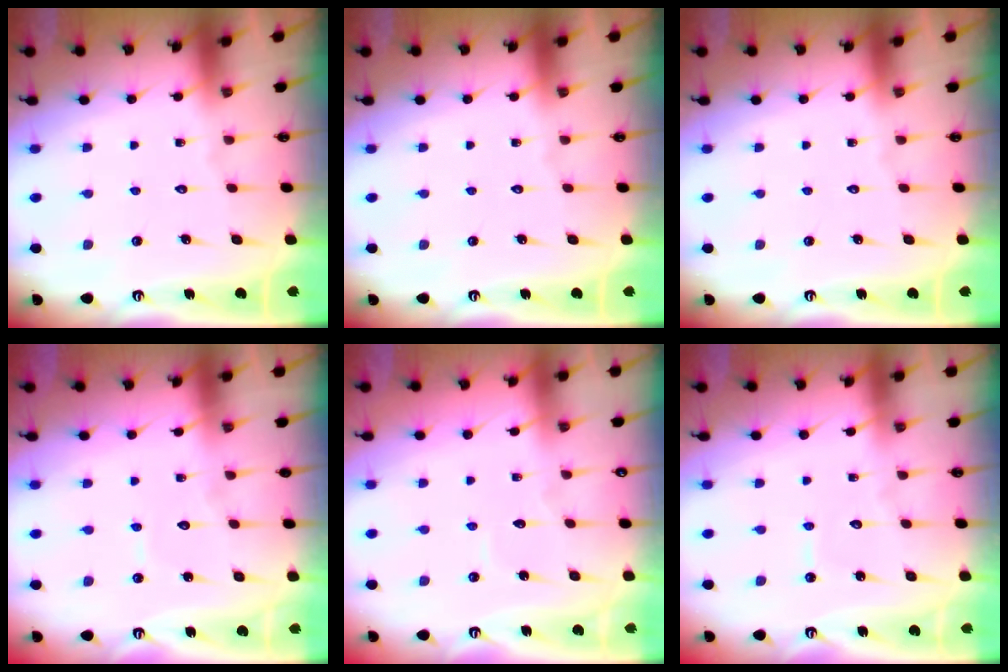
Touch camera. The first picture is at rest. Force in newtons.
{"total": 0.0}
{"total": 0.0}
{"total": 3.8, "press": 3.7, "slide": 0.4}
{"total": 2.8, "press": 2.8, "slide": 0.3}
{"total": 2.8, "press": 2.8, "slide": 0.3}